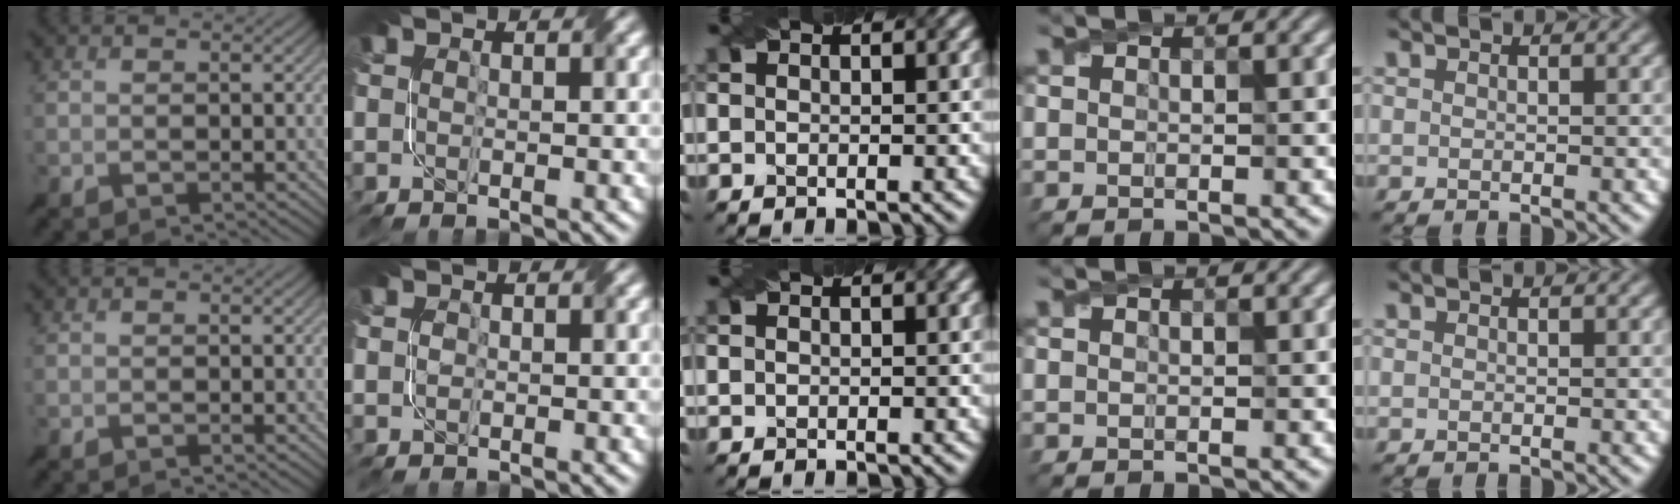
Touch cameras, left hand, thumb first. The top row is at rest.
{"index": {"total": 0.5, "force": [-0.2, 0.4, 0.3], "torque": [-0.008, -0.004, -0.004]}}